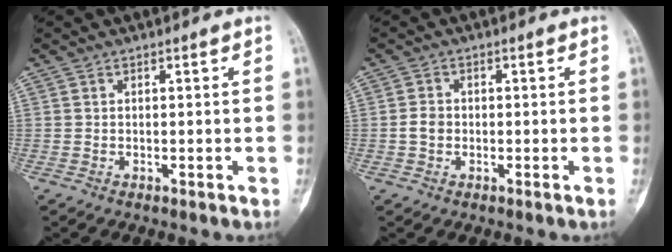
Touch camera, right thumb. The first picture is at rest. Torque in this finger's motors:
{"motor_torque": [0.46, 0.78, 0.13, -0.40, 0.02]}